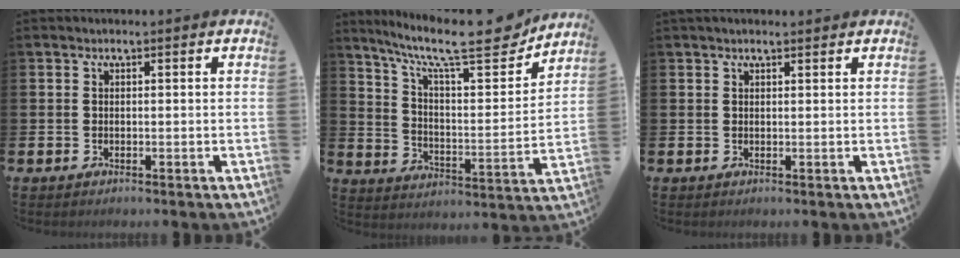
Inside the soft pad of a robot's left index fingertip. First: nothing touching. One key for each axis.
{"total": 13.2, "fx": 10.7, "fy": 2.6, "fz": 7.2, "tx": -0.150, "ty": -0.069, "tz": 0.174}
{"total": 1.1, "fx": 1.0, "fy": 0.2, "fz": 0.4, "tx": 0.001, "ty": -0.002, "tz": 0.016}